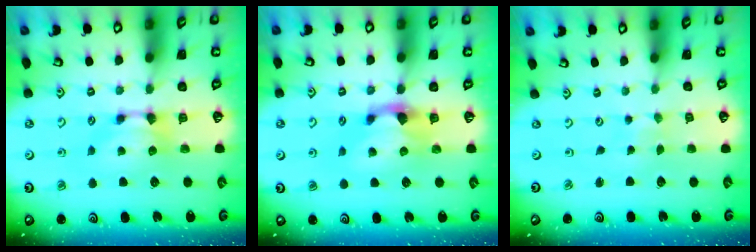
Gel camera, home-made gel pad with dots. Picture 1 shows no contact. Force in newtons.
{"total": 1.7, "press": 1.3, "slide": 1.1}
{"total": 5.3, "press": 5.2, "slide": 0.3}